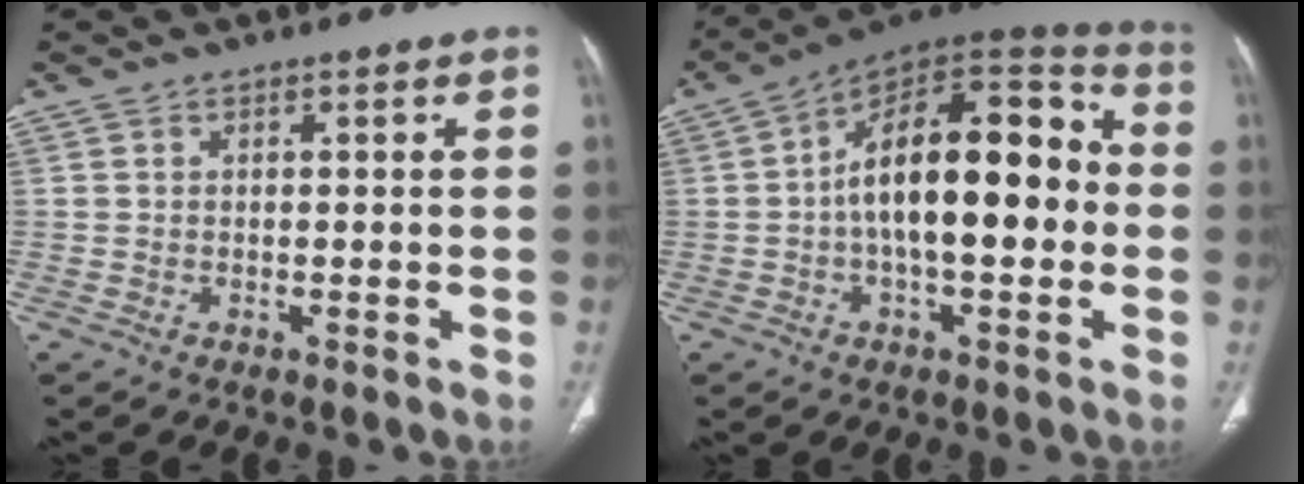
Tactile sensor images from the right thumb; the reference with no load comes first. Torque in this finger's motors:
{"motor_torque": [0.63, 0.80, 1.14, 0.23, 0.20]}